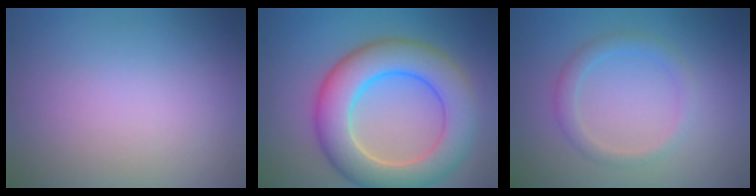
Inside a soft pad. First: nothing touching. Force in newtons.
{"total": 8.7, "press": 8.7, "slide": 0.4}
{"total": 2.0, "press": 2.0, "slide": 0.1}